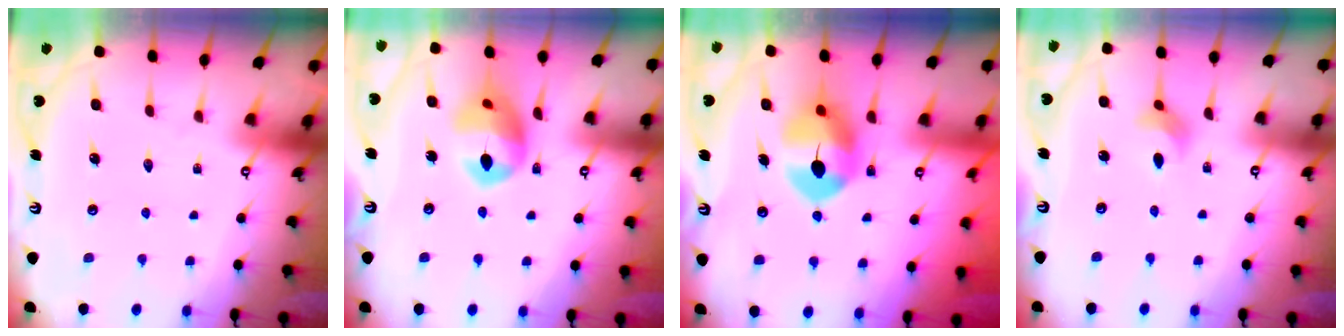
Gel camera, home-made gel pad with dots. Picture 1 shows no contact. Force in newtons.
{"total": 12.4, "press": 12.4, "slide": 1.2}
{"total": 8.8, "press": 8.8, "slide": 0.9}
{"total": 2.8, "press": 2.7, "slide": 0.4}